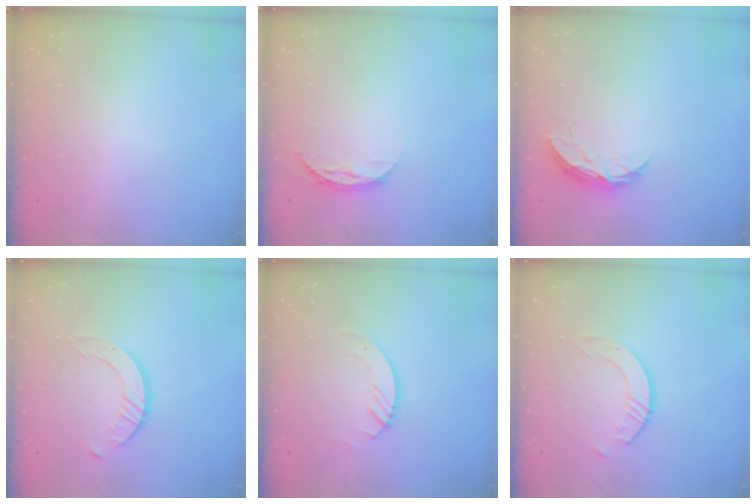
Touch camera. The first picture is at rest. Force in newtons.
{"total": 7.3, "press": 7.3, "slide": 0.6}
{"total": 5.5, "press": 5.5, "slide": 0.5}
{"total": 4.2, "press": 4.2, "slide": 0.4}
{"total": 2.9, "press": 2.9, "slide": 0.3}
{"total": 2.4, "press": 2.4, "slide": 0.3}